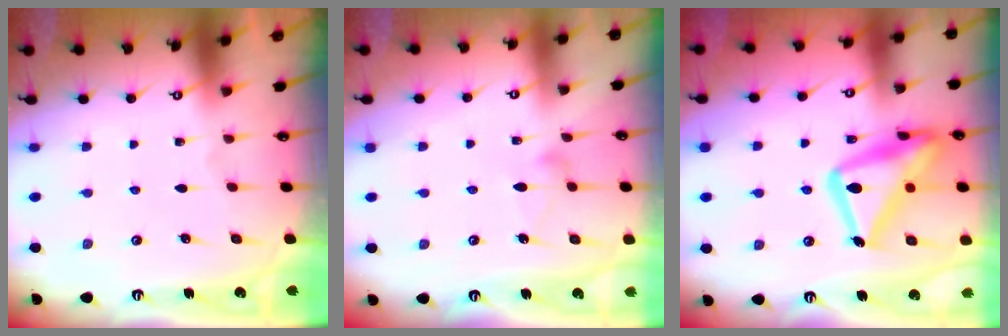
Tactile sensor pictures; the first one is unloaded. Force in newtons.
{"total": 7.7, "press": 7.7, "slide": 0.4}
{"total": 22.8, "press": 22.7, "slide": 1.4}